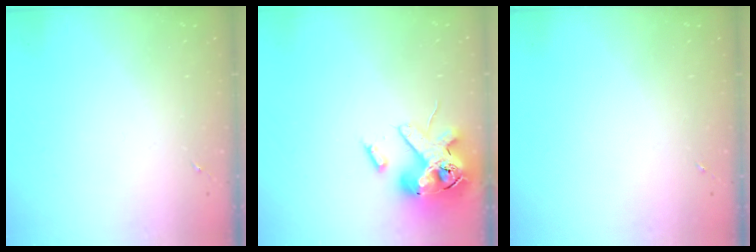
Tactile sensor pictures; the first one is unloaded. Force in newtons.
{"total": 16.3, "press": 16.1, "slide": 2.8}
{"total": 0.0}